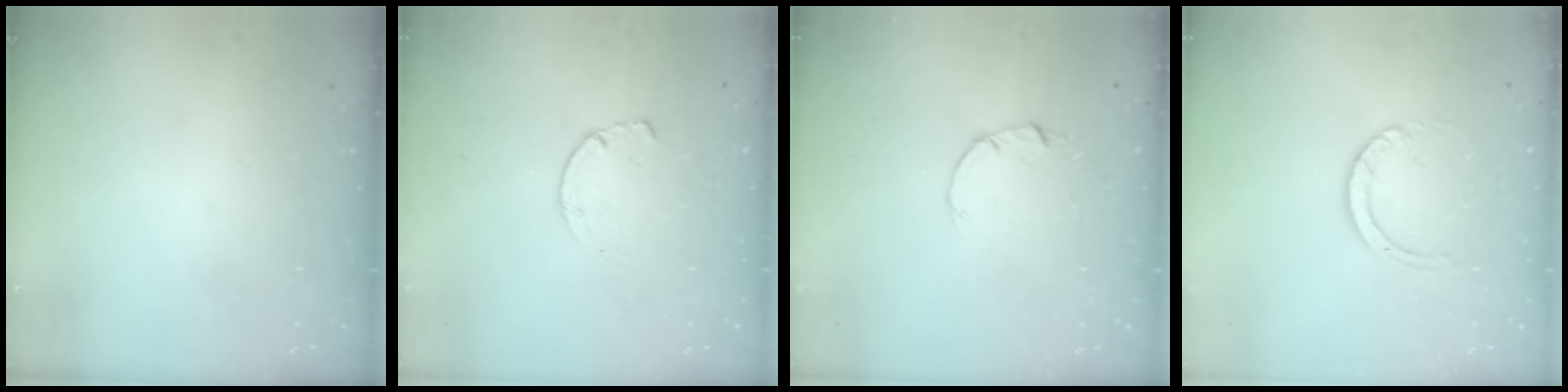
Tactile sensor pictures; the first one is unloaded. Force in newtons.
{"total": 1.8, "press": 1.7, "slide": 0.3}
{"total": 2.0, "press": 2.0, "slide": 0.3}
{"total": 3.5, "press": 3.5, "slide": 0.3}